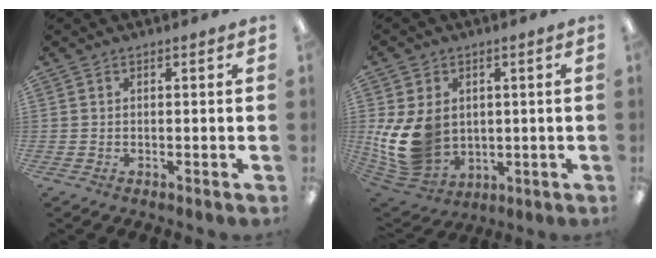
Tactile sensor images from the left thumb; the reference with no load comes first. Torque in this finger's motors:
{"motor_torque": [0.10, 0.70, 0.95, -0.86, 0.29]}